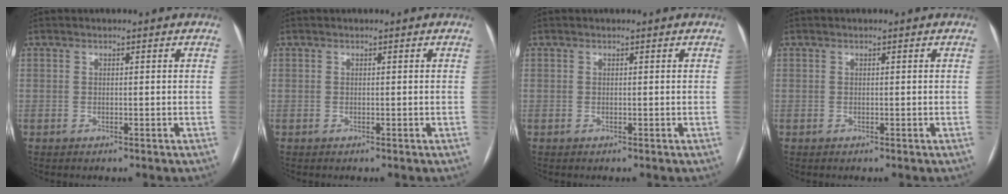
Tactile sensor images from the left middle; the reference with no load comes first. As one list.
[{"total": 0.0}, {"total": 0.0}, {"total": 0.0}]